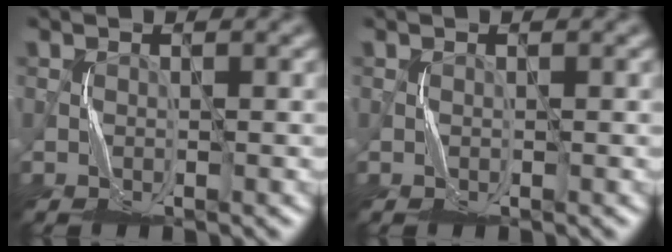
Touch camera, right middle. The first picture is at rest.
{"total": 0.0}